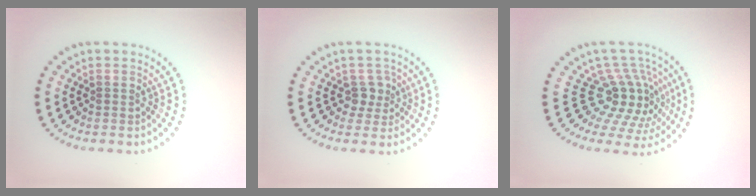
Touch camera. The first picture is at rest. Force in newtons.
{"total": 1.8, "press": 1.3, "slide": 1.2}
{"total": 5.1, "press": 3.6, "slide": 3.6}